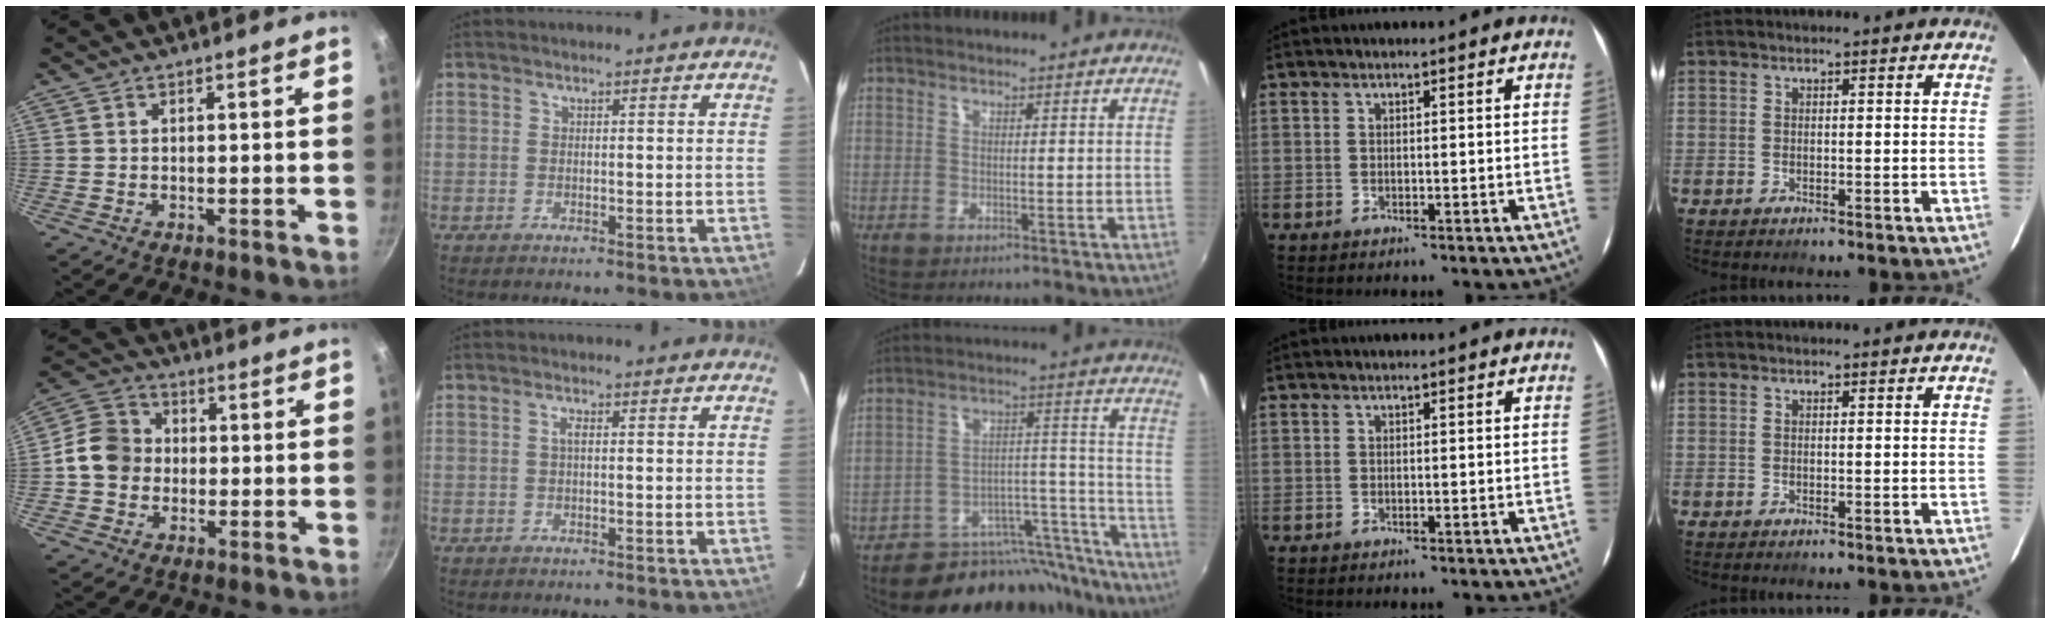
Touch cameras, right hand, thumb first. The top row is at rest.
{"thumb": {"total": 9.4, "force": [-0.7, 8.2, 4.5], "torque": [-0.053, 0.022, -0.034]}, "index": {"total": 1.1, "force": [0.1, 0.2, 1.1], "torque": [-0.021, 0.004, -0.001]}, "middle": {"total": 18.7, "force": [-17.1, 6.9, 2.9], "torque": [-0.030, 0.066, -0.236]}}